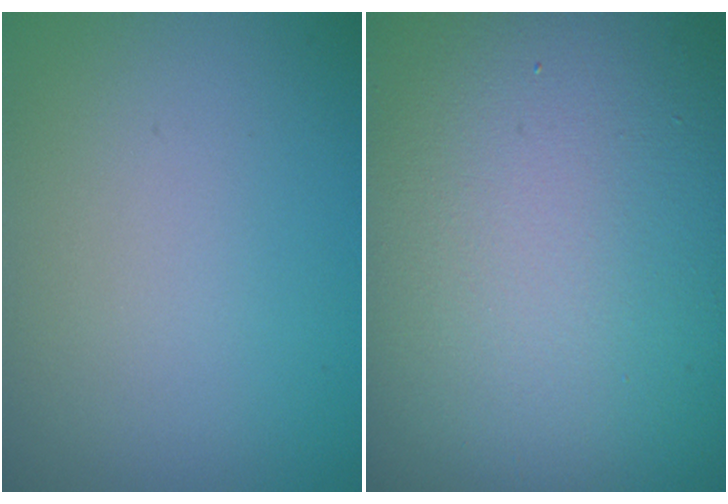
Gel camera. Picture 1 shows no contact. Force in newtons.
{"total": 20.4, "press": 20.4, "slide": 1.8}